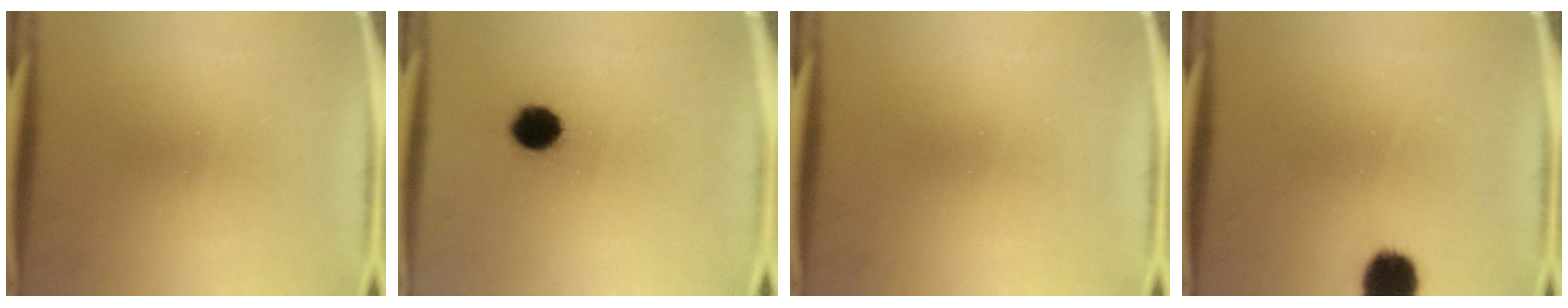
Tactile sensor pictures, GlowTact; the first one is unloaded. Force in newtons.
{"total": 7.0}
{"total": 0.0}
{"total": 7.8}